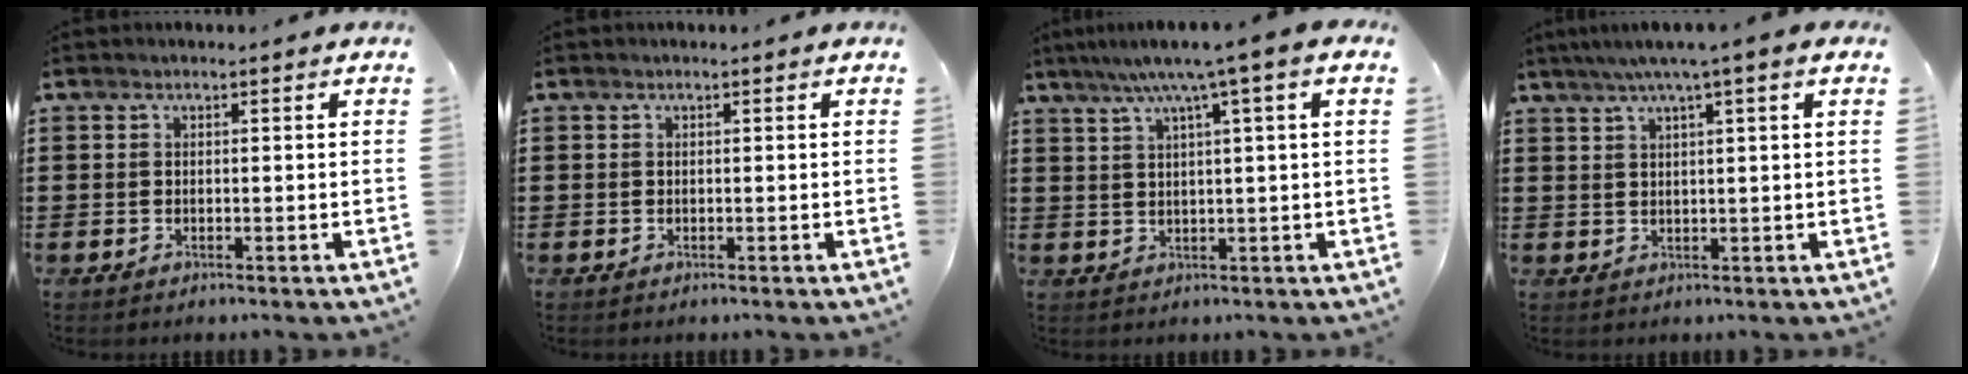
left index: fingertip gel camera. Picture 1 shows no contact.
{"total": 0.0}
{"total": 5.5, "force": [2.7, -0.5, 4.7], "torque": [-0.102, -0.003, 0.039]}
{"total": 3.7, "force": [2.2, -0.4, 2.9], "torque": [-0.061, 0.002, 0.036]}